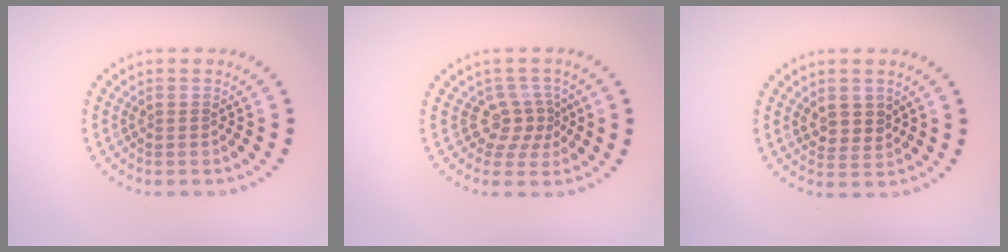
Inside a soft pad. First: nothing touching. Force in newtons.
{"total": 2.5, "press": 1.8, "slide": 1.7}
{"total": 2.3, "press": 2.1, "slide": 0.9}